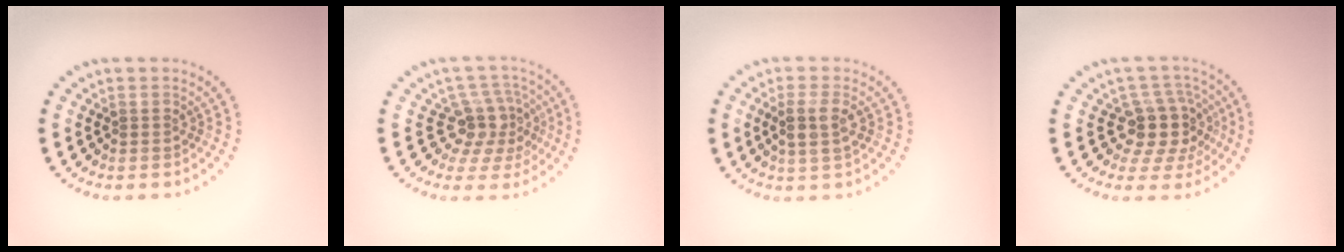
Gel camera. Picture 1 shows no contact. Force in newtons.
{"total": 3.8, "press": 2.8, "slide": 2.7}
{"total": 2.2, "press": 2.1, "slide": 0.6}
{"total": 4.2, "press": 3.4, "slide": 2.4}